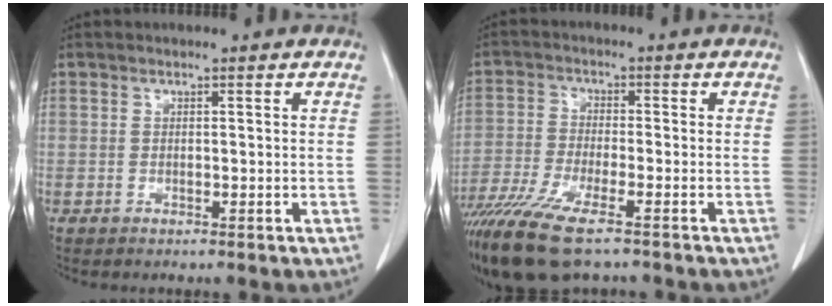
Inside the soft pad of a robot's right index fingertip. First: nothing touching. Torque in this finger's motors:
{"motor_torque": [1.84, -0.31, 0.86, 0.21]}